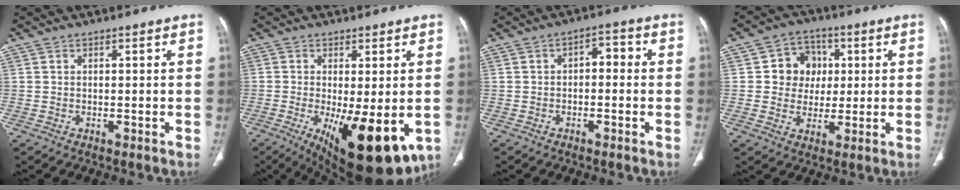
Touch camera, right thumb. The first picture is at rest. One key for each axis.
{"total": 15.6, "fx": -4.6, "fy": 5.6, "fz": 13.8, "tx": -0.181, "ty": -0.026, "tz": -0.051}
{"total": 3.9, "fx": -0.3, "fy": 2.3, "fz": 3.1, "tx": -0.032, "ty": 0.022, "tz": -0.014}
{"total": 8.8, "fx": 1.4, "fy": 8.0, "fz": 3.5, "tx": -0.004, "ty": 0.006, "tz": 0.019}